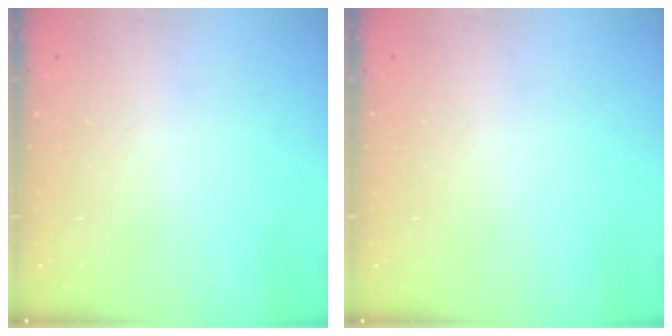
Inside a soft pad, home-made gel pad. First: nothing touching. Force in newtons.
{"total": 0.0}